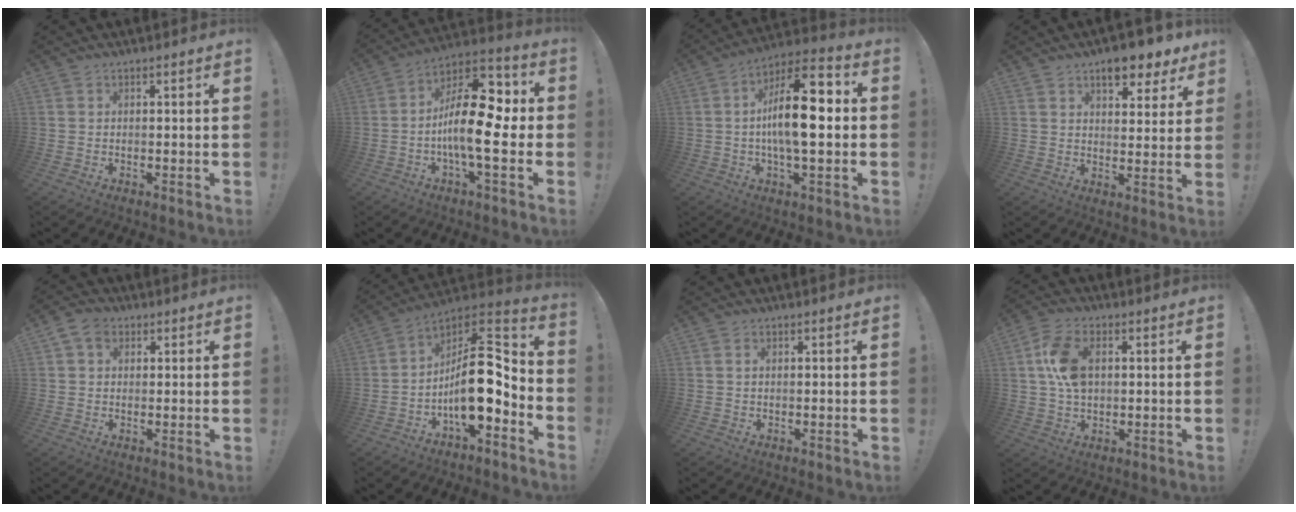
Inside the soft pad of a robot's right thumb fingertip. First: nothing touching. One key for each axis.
{"total": 20.1, "fx": -1.8, "fy": 8.4, "fz": 18.2, "tx": -0.316, "ty": 0.022, "tz": -0.026}
{"total": 17.8, "fx": -0.4, "fy": 6.4, "fz": 16.6, "tx": -0.285, "ty": 0.007, "tz": -0.015}
{"total": 9.1, "fx": 6.6, "fy": 3.2, "fz": 5.3, "tx": -0.058, "ty": -0.045, "tz": 0.113}
{"total": 5.4, "fx": 1.9, "fy": 3.9, "fz": 3.2, "tx": -0.055, "ty": 0.003, "tz": 0.038}
{"total": 16.0, "fx": -2.5, "fy": 6.7, "fz": 14.4, "tx": -0.234, "ty": 0.010, "tz": -0.036}
{"total": 0.8, "fx": 0.3, "fy": 0.3, "fz": 0.7, "tx": -0.016, "ty": 0.003, "tz": 0.005}
{"total": 11.1, "fx": 2.1, "fy": 6.9, "fz": 8.4, "tx": -0.168, "ty": 0.004, "tz": 0.035}